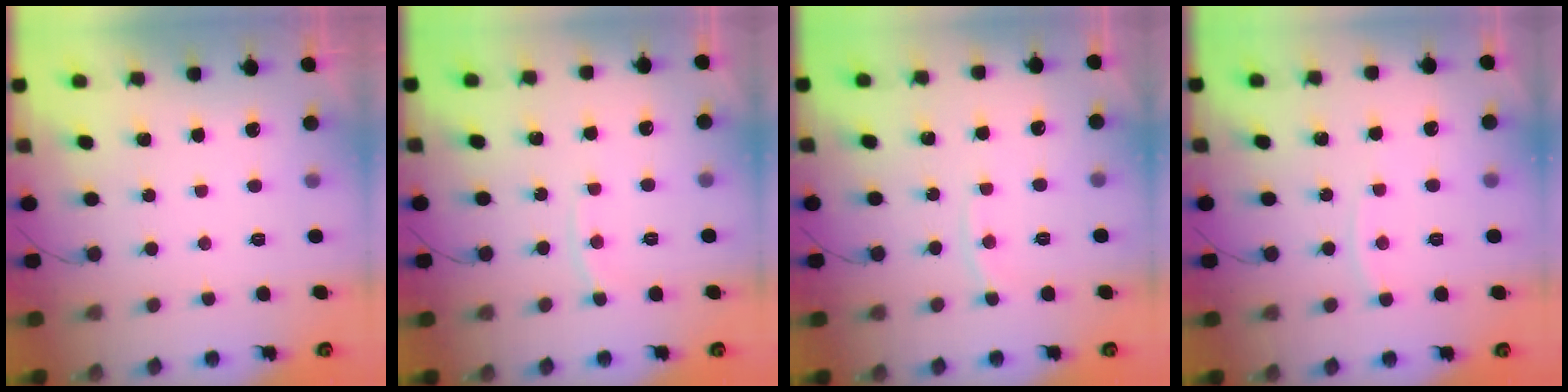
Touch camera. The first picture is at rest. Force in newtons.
{"total": 4.5, "press": 4.4, "slide": 0.4}
{"total": 4.1, "press": 4.1, "slide": 0.2}
{"total": 2.8, "press": 2.7, "slide": 0.4}